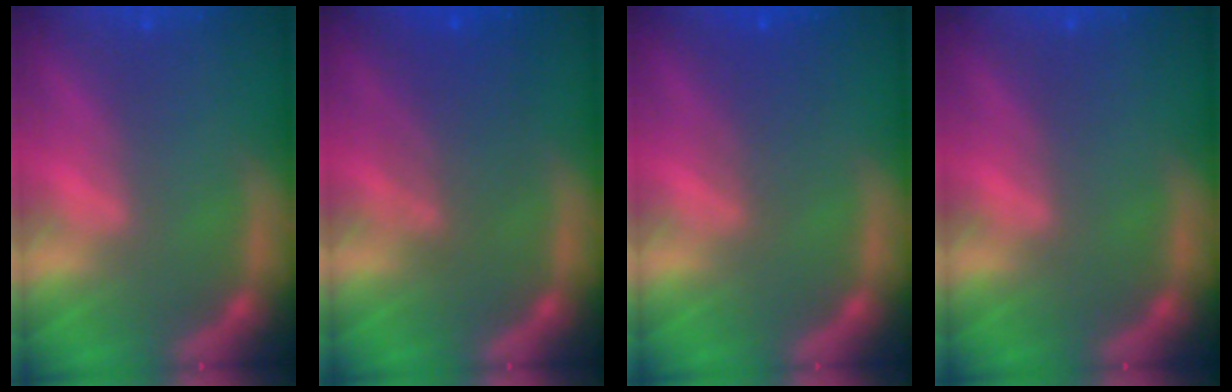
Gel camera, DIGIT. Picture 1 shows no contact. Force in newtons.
{"total": 4.6}
{"total": 2.5}
{"total": 0.0}